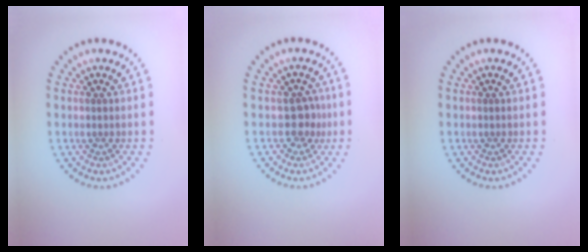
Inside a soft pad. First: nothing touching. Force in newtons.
{"total": 1.8, "press": 1.6, "slide": 1.0}
{"total": 0.0}